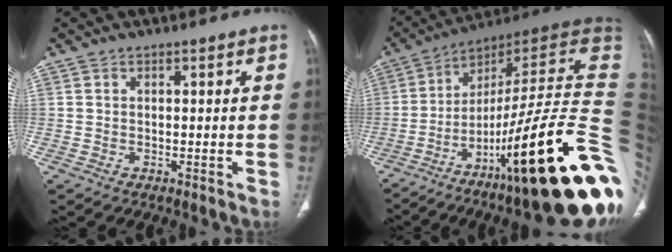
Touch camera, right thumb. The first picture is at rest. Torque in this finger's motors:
{"motor_torque": [4.22, 0.79, 1.60, -1.17, 0.73]}